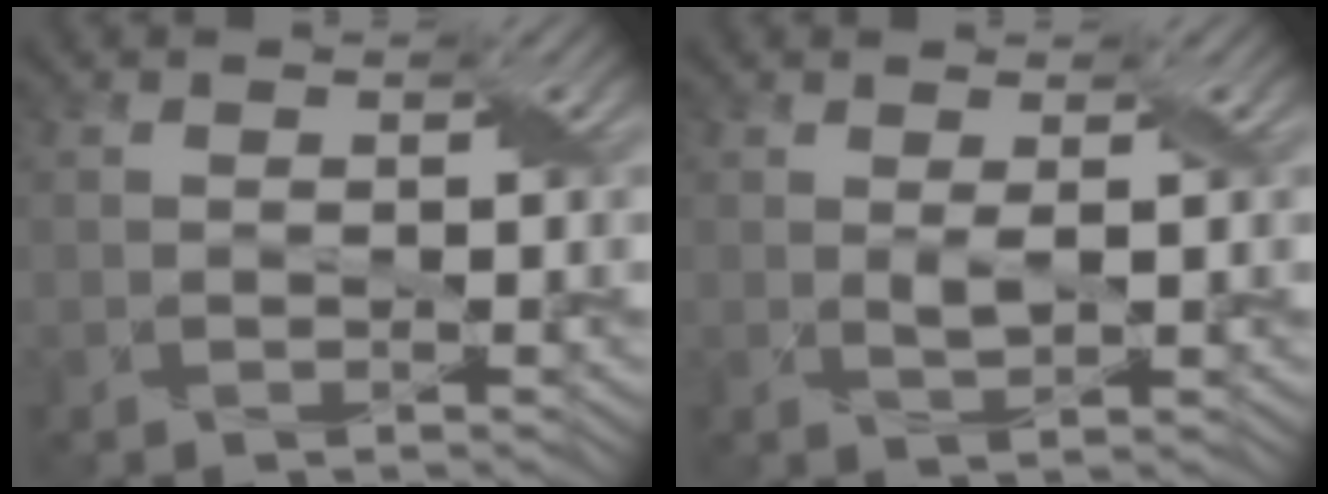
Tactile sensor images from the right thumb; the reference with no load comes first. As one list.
[{"total": 1.4, "force": [0.6, 0.3, 1.3], "torque": [-0.032, 0.000, 0.014]}]